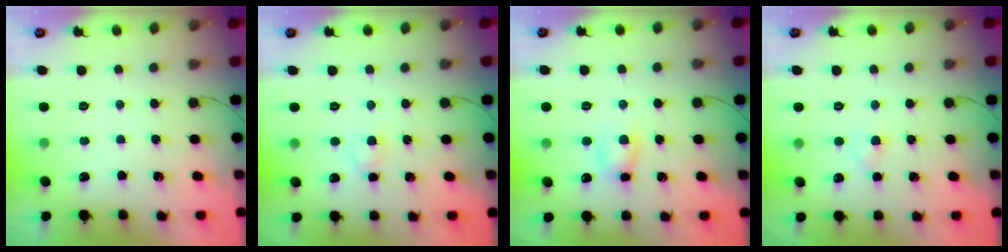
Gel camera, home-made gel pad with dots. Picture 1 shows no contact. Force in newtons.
{"total": 2.5, "press": 2.3, "slide": 1.1}
{"total": 5.2, "press": 5.2, "slide": 0.6}
{"total": 2.2, "press": 2.0, "slide": 0.8}